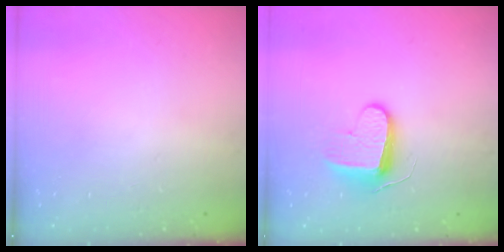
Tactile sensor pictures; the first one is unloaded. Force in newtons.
{"total": 9.3, "press": 9.3, "slide": 0.1}